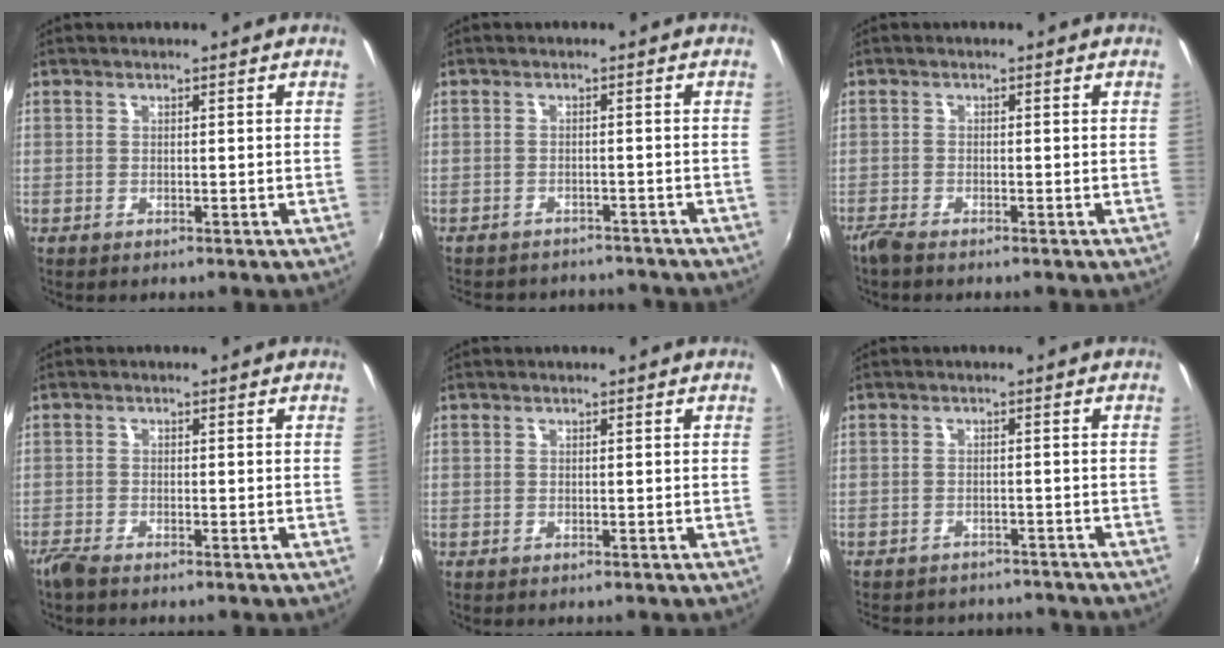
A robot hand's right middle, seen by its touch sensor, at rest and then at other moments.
{"total": 10.4, "force": [-9.4, 3.2, 3.1], "torque": [-0.076, -0.012, -0.126]}
{"total": 2.1, "force": [-1.8, 0.1, 0.9], "torque": [-0.026, -0.008, -0.040]}
{"total": 2.4, "force": [-2.2, 0.3, 1.1], "torque": [-0.032, -0.008, -0.046]}
{"total": 0.0}
{"total": 11.7, "force": [-10.5, 3.9, 3.6], "torque": [-0.087, -0.009, -0.138]}